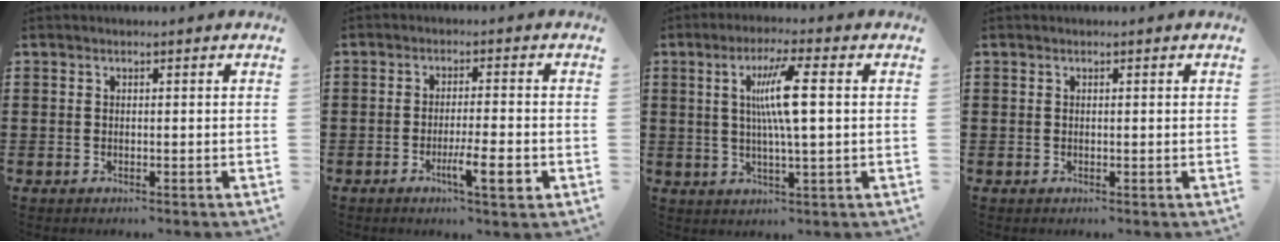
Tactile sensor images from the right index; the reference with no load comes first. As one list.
[{"total": 6.3, "force": [-2.7, 0.7, 5.6], "torque": [-0.093, -0.008, -0.044]}, {"total": 7.9, "force": [1.3, 0.3, 7.8], "torque": [-0.156, -0.002, 0.012]}, {"total": 0.0}]